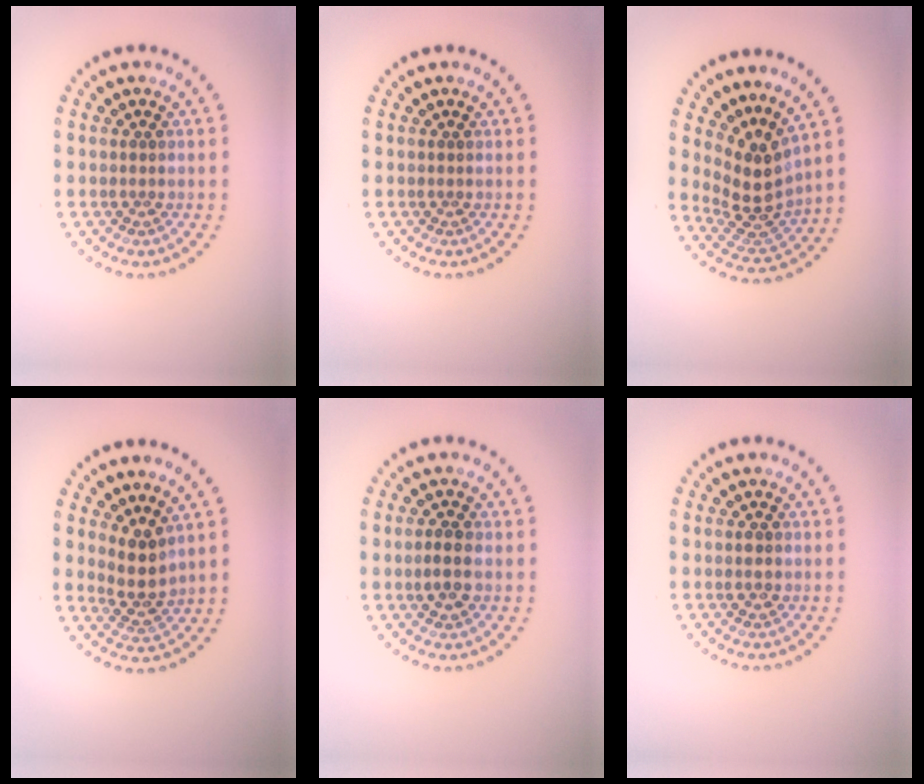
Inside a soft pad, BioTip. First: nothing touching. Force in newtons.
{"total": 0.0}
{"total": 4.1, "press": 3.0, "slide": 2.8}
{"total": 2.9, "press": 2.4, "slide": 1.7}
{"total": 2.3, "press": 2.3, "slide": 0.3}
{"total": 1.3, "press": 1.3, "slide": 0.2}